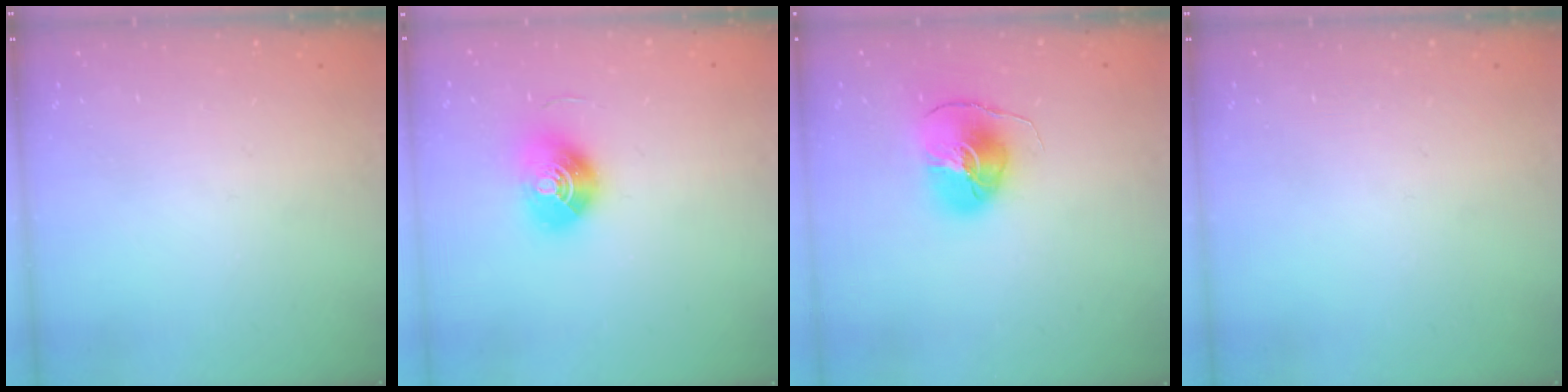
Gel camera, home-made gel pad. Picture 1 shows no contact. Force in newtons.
{"total": 9.9, "press": 9.9, "slide": 0.9}
{"total": 8.7, "press": 8.7, "slide": 0.6}
{"total": 0.0}